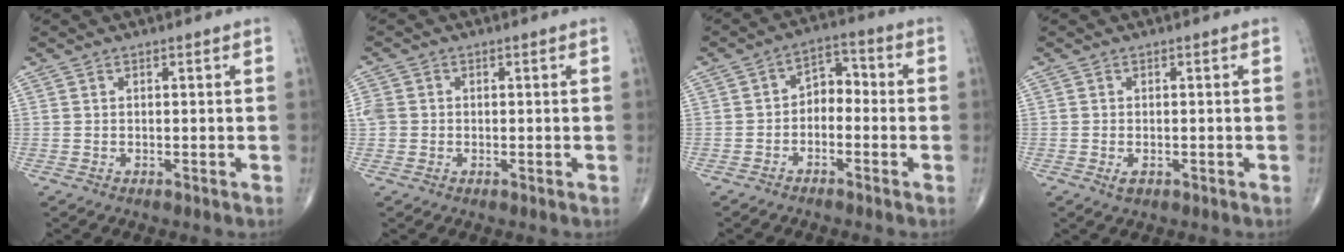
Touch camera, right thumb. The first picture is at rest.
{"total": 3.1, "force": [0.0, 2.8, 1.4], "torque": [-0.027, 0.009, 0.002]}
{"total": 5.3, "force": [-1.4, 3.7, 3.5], "torque": [-0.034, 0.034, -0.039]}
{"total": 1.6, "force": [-0.6, 0.9, 1.2], "torque": [-0.019, 0.000, -0.009]}